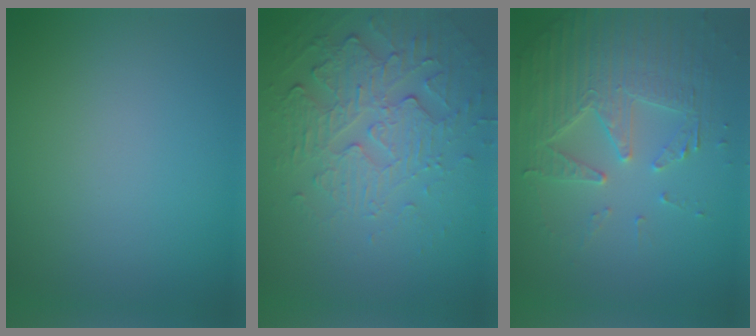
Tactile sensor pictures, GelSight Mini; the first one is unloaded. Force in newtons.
{"total": 5.8, "press": 3.7, "slide": 4.4}
{"total": 5.0, "press": 4.4, "slide": 2.4}